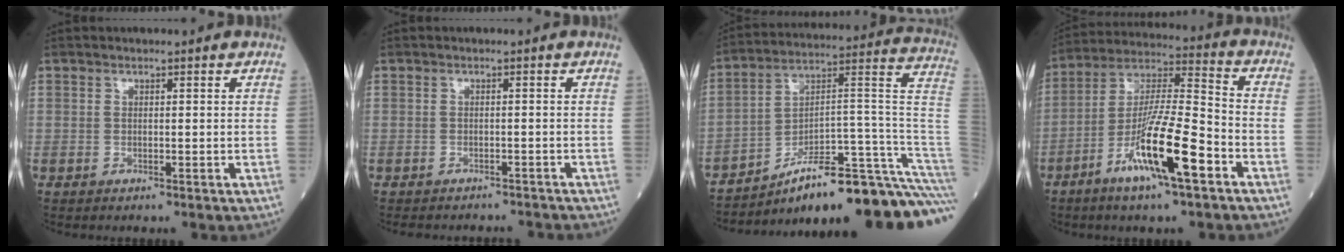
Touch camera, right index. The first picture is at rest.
{"total": 7.4, "force": [-7.0, 2.1, 1.4], "torque": [-0.010, 0.003, -0.080]}
{"total": 24.3, "force": [-19.0, 1.6, 15.1], "torque": [-0.108, 0.047, -0.278]}
{"total": 14.9, "force": [-6.9, 1.2, 13.1], "torque": [-0.251, -0.010, -0.126]}